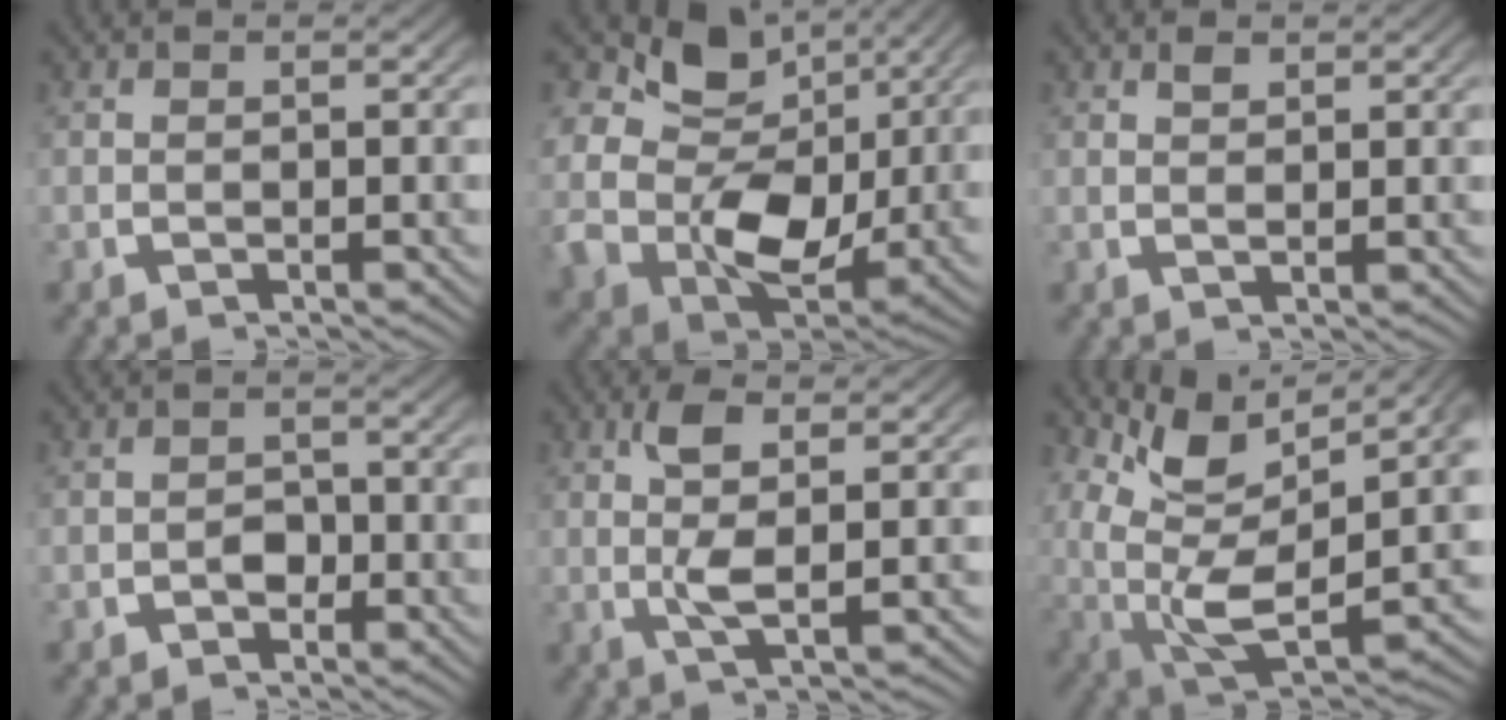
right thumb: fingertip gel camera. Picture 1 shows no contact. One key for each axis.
{"total": 12.3, "fx": 1.3, "fy": 8.4, "fz": 8.9, "tx": -0.195, "ty": -0.046, "tz": 0.037}
{"total": 1.1, "fx": 0.9, "fy": 0.1, "fz": 0.5, "tx": -0.002, "ty": -0.004, "tz": 0.022}
{"total": 1.7, "fx": -0.9, "fy": 1.3, "fz": 0.7, "tx": -0.010, "ty": -0.011, "tz": -0.012}
{"total": 3.8, "fx": 1.0, "fy": 0.9, "fz": 3.6, "tx": -0.076, "ty": -0.008, "tz": 0.022}
{"total": 14.5, "fx": 0.7, "fy": 9.2, "fz": 11.1, "tx": -0.233, "ty": -0.067, "tz": 0.043}